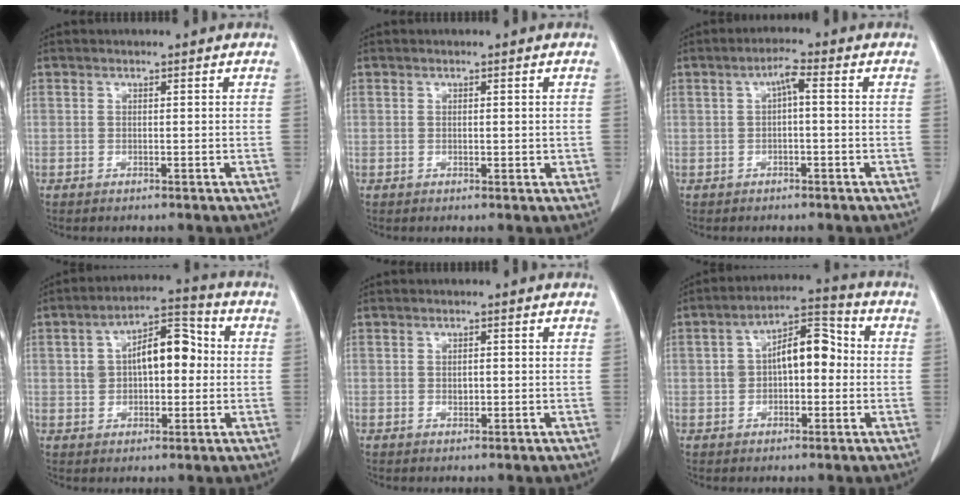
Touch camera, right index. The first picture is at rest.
{"total": 1.2, "force": [0.1, 0.6, 1.0], "torque": [-0.012, -0.001, 0.004]}
{"total": 2.7, "force": [0.3, 0.5, 2.7], "torque": [-0.046, 0.011, 0.004]}
{"total": 10.3, "force": [1.1, 5.1, 8.9], "torque": [-0.148, 0.040, 0.019]}
{"total": 1.1, "force": [0.0, 0.7, 0.8], "torque": [-0.013, 0.001, 0.003]}
{"total": 9.3, "force": [0.3, 4.4, 8.1], "torque": [-0.139, 0.044, 0.003]}